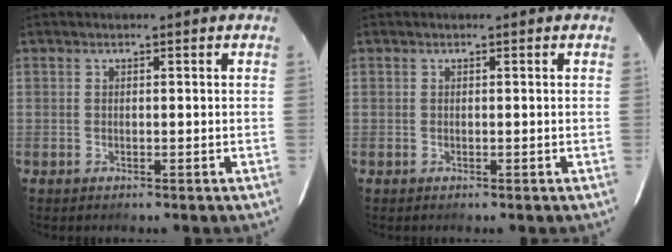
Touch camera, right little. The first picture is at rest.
{"total": 0.0}